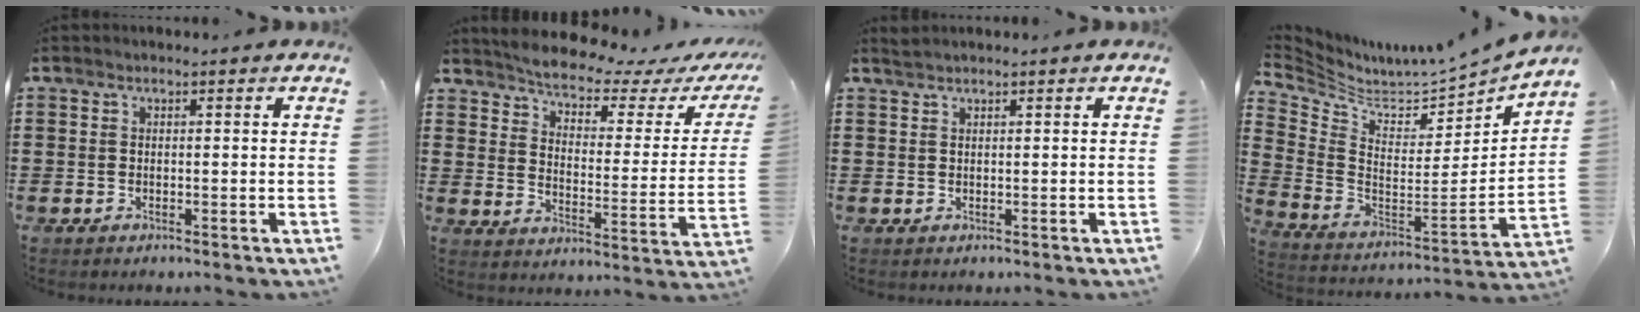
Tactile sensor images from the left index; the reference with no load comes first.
{"total": 4.0, "force": [3.8, 0.3, 1.4], "torque": [-0.053, -0.031, 0.057]}
{"total": 0.9, "force": [0.9, -0.1, 0.2], "torque": [-0.005, -0.001, 0.017]}
{"total": 4.7, "force": [4.5, 0.9, 1.0], "torque": [-0.053, -0.055, 0.074]}